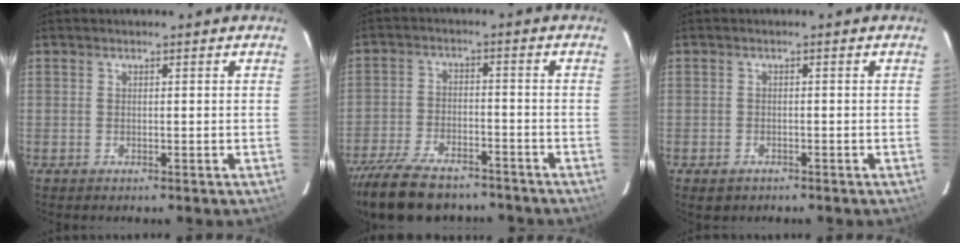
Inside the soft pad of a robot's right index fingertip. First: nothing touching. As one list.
[{"total": 18.7, "force": [-15.0, 7.4, 8.3], "torque": [-0.191, -0.012, -0.235]}, {"total": 2.3, "force": [-1.4, 1.7, 0.8], "torque": [-0.021, -0.001, -0.018]}]